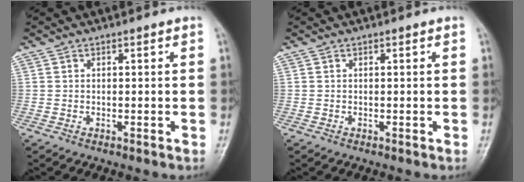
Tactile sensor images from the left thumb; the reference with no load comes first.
{"total": 0.0}